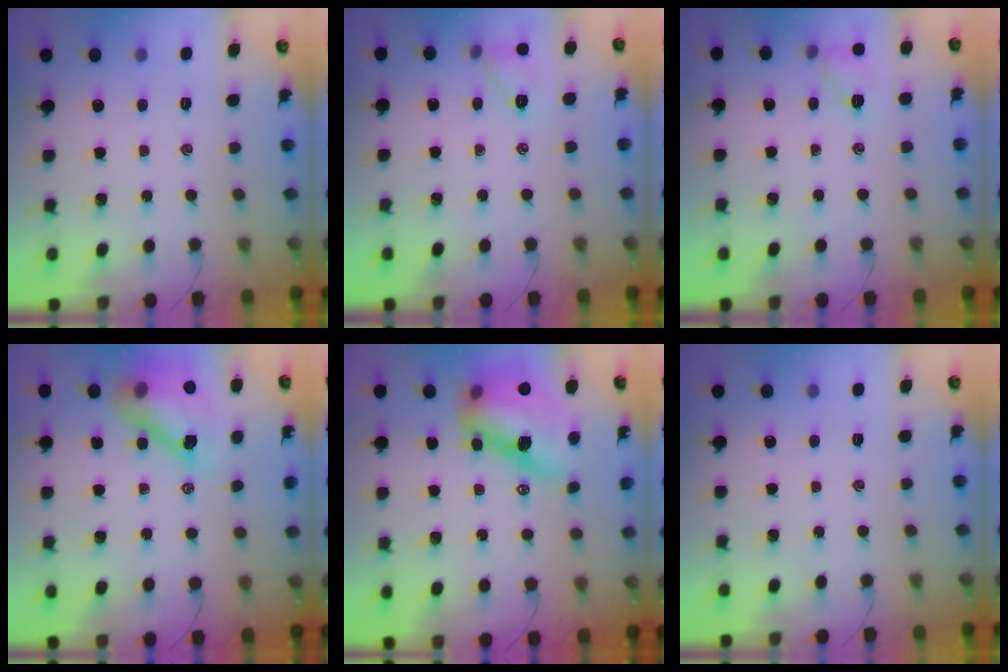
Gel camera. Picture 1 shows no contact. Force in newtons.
{"total": 7.2, "press": 7.2, "slide": 1.0}
{"total": 7.8, "press": 7.7, "slide": 1.1}
{"total": 12.5, "press": 12.1, "slide": 3.2}
{"total": 15.0, "press": 14.3, "slide": 4.4}
{"total": 0.0}